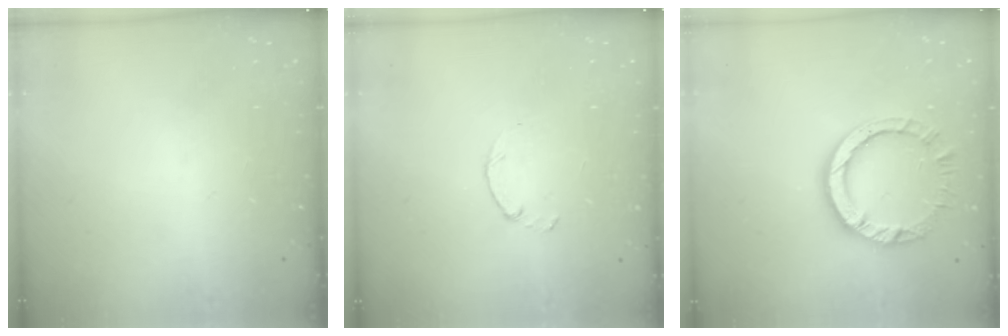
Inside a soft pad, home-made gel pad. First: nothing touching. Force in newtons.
{"total": 1.5, "press": 1.4, "slide": 0.3}
{"total": 8.6, "press": 8.5, "slide": 1.0}